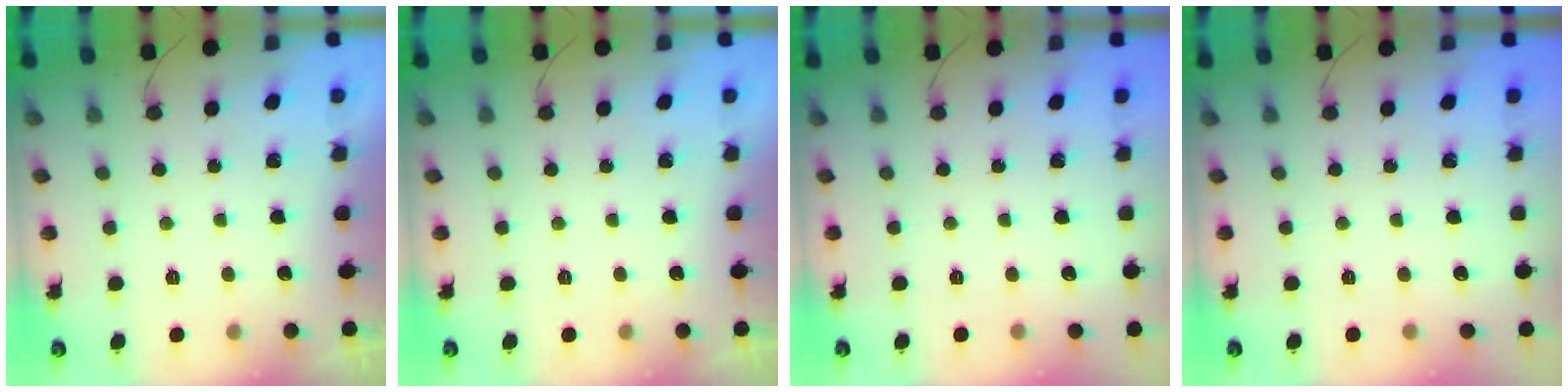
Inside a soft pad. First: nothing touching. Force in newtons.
{"total": 0.0}
{"total": 0.0}
{"total": 0.0}